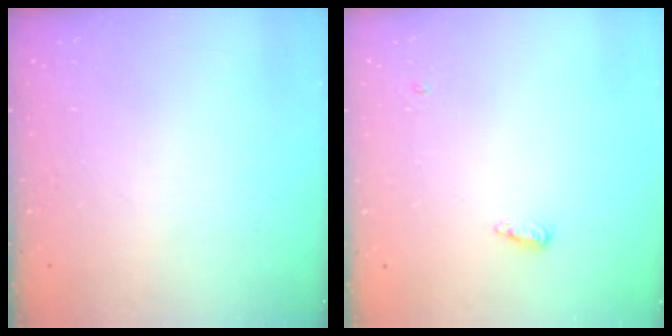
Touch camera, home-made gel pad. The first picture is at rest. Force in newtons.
{"total": 4.2, "press": 4.1, "slide": 0.8}